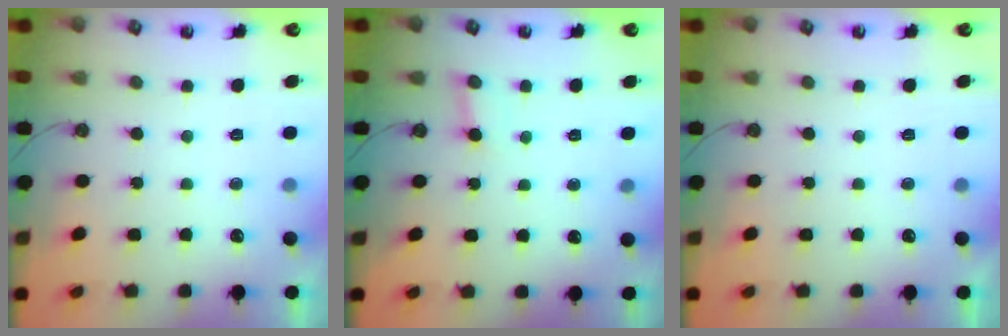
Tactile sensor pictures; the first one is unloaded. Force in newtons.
{"total": 2.2, "press": 2.2, "slide": 0.1}
{"total": 0.0}